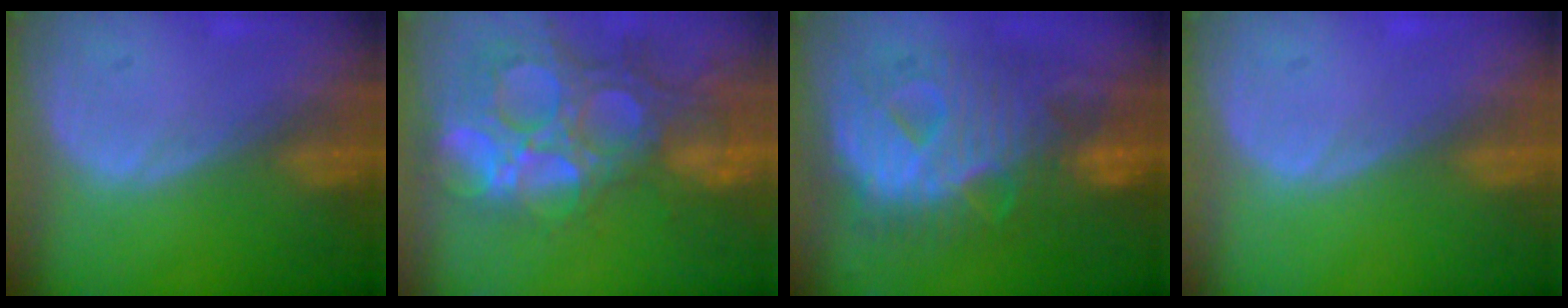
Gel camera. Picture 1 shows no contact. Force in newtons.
{"total": 14.7, "press": 12.1, "slide": 8.3}
{"total": 12.7, "press": 12.6, "slide": 1.3}
{"total": 0.0}